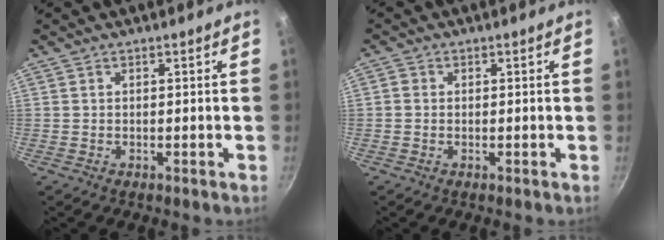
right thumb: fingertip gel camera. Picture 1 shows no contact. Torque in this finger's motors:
{"motor_torque": [-0.40, 0.18, -0.18, 0.20, 0.04]}